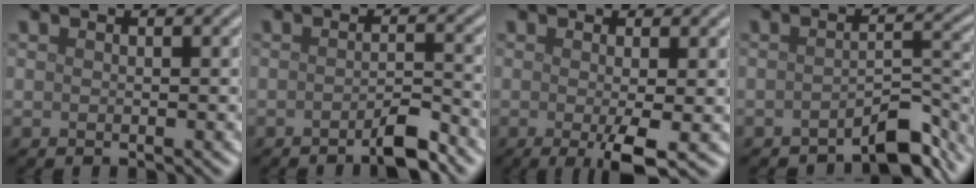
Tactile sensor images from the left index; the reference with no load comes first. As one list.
[{"total": 2.8, "force": [-2.0, 0.4, 1.9], "torque": [-0.029, 0.004, -0.038]}, {"total": 3.7, "force": [-0.9, 0.5, 3.5], "torque": [-0.062, -0.012, -0.015]}, {"total": 4.2, "force": [-3.3, 1.1, 2.4], "torque": [-0.029, 0.007, -0.055]}]